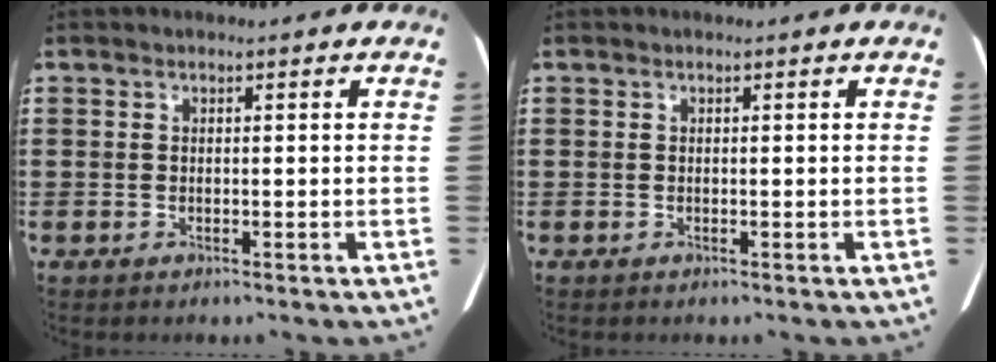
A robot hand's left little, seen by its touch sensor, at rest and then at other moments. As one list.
[{"total": 0.0}]